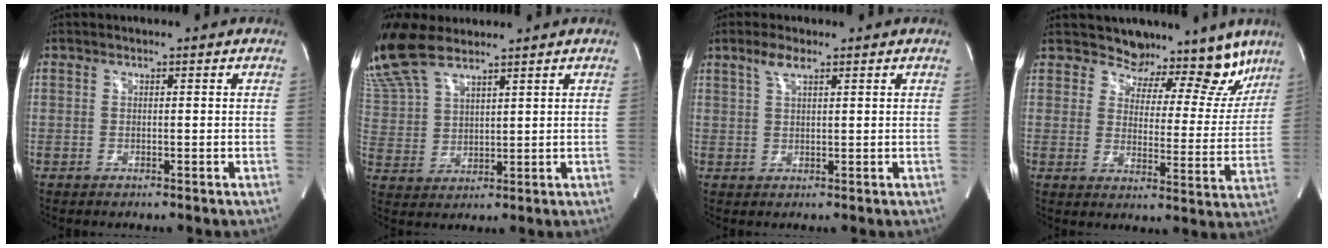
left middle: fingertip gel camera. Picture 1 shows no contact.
{"total": 12.6, "force": [10.4, 3.7, 6.0], "torque": [-0.155, 0.015, 0.215]}
{"total": 2.6, "force": [1.7, 0.5, 1.9], "torque": [-0.044, 0.006, 0.036]}
{"total": 14.0, "force": [12.3, 5.2, 4.2], "torque": [-0.021, -0.023, 0.129]}